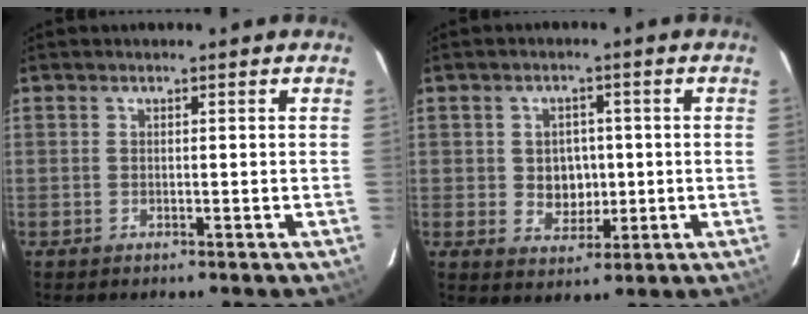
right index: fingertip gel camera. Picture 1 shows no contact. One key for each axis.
{"total": 5.4, "fx": -0.1, "fy": 4.7, "fz": 2.7, "tx": -0.048, "ty": 0.006, "tz": 0.010}